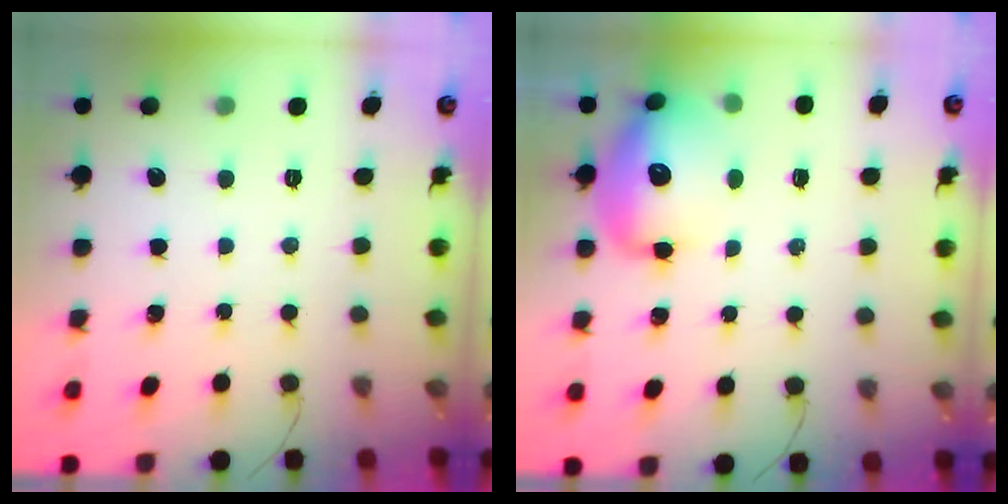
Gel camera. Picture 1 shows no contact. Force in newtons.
{"total": 14.2, "press": 13.7, "slide": 3.7}